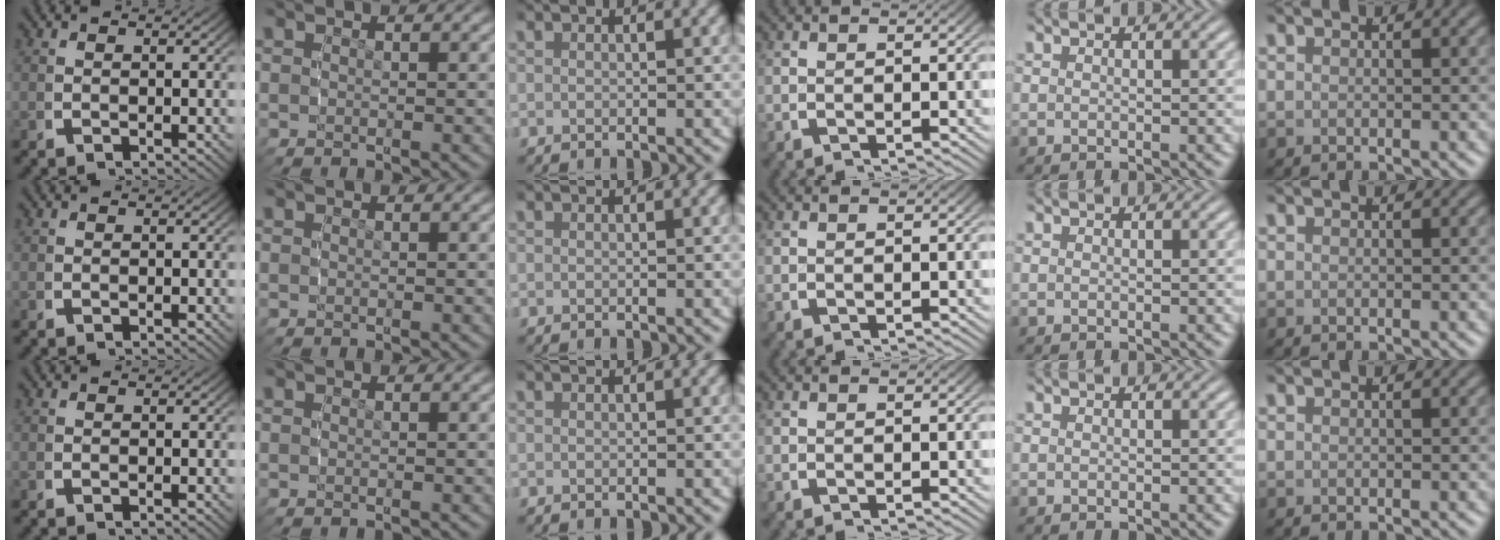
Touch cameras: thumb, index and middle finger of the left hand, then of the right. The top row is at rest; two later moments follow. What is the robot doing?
{"motion": "grasp_and_lifting", "object": "ethernet cable"}